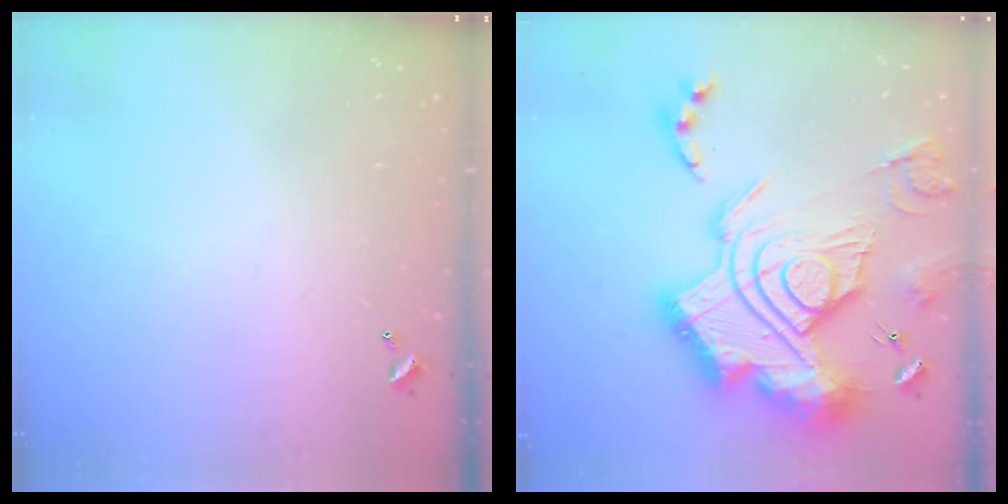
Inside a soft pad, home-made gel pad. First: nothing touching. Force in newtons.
{"total": 3.9, "press": 3.0, "slide": 2.5}